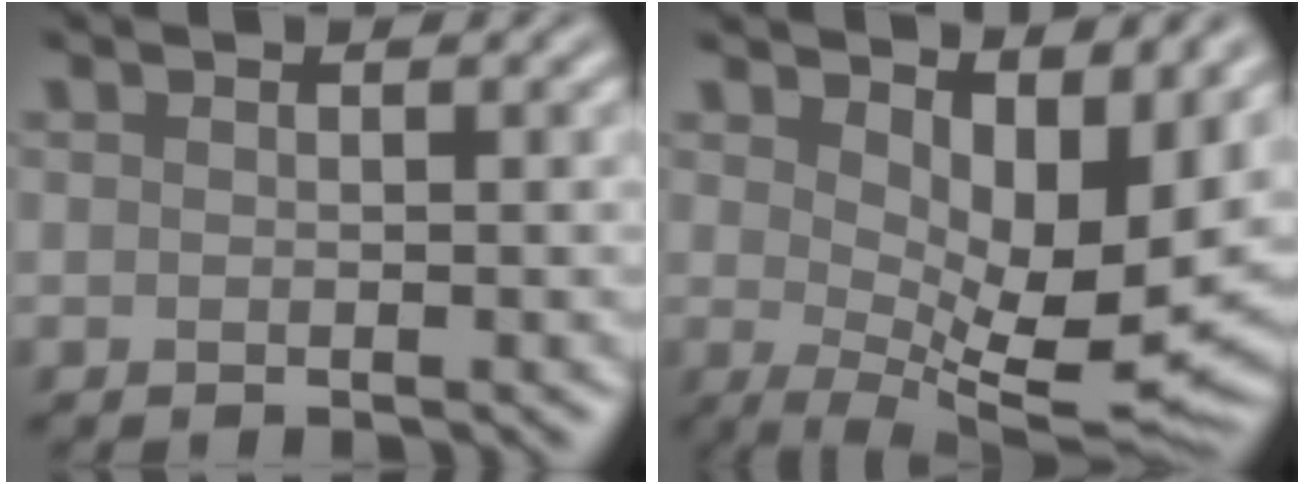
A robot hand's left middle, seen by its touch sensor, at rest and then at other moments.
{"total": 10.5, "force": [2.9, 4.1, 9.3], "torque": [-0.140, -0.021, 0.054]}